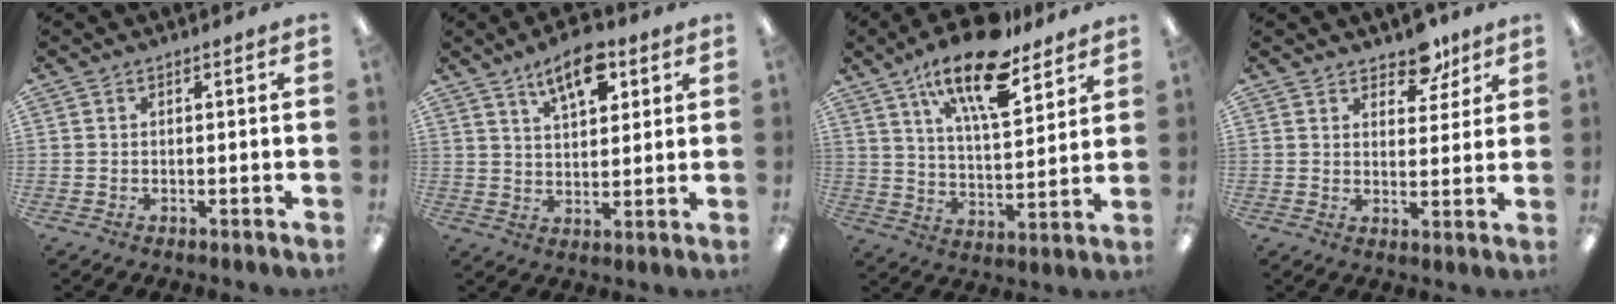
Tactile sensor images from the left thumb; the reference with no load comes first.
{"total": 10.6, "force": [6.3, 4.9, 7.1], "torque": [-0.101, -0.027, 0.105]}
{"total": 18.7, "force": [12.6, 6.8, 12.0], "torque": [-0.202, -0.064, 0.209]}
{"total": 7.9, "force": [6.1, 4.0, 3.2], "torque": [-0.031, -0.033, 0.105]}